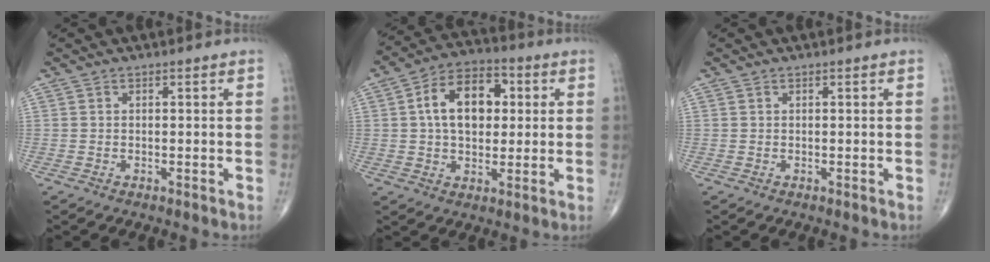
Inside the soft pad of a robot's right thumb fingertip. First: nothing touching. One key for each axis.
{"total": 14.4, "fx": 2.7, "fy": 9.3, "fz": 10.6, "tx": -0.146, "ty": 0.016, "tz": 0.035}
{"total": 0.0}